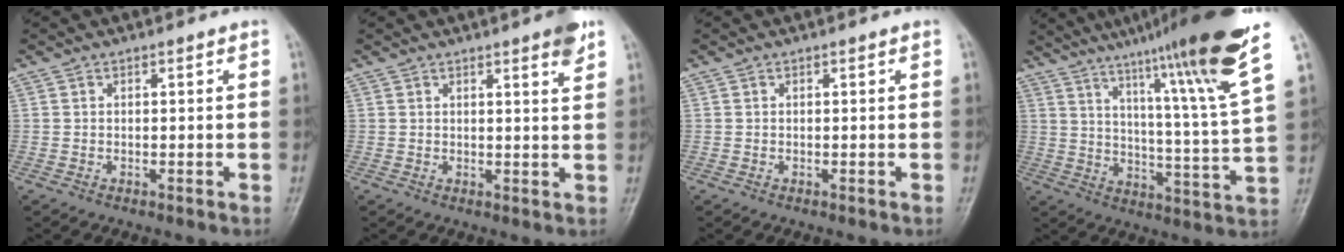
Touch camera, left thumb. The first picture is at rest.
{"total": 4.1, "force": [2.7, 0.5, 3.1], "torque": [-0.034, -0.014, 0.033]}
{"total": 0.0}
{"total": 22.0, "force": [14.5, 0.6, 16.6], "torque": [-0.229, -0.064, 0.211]}